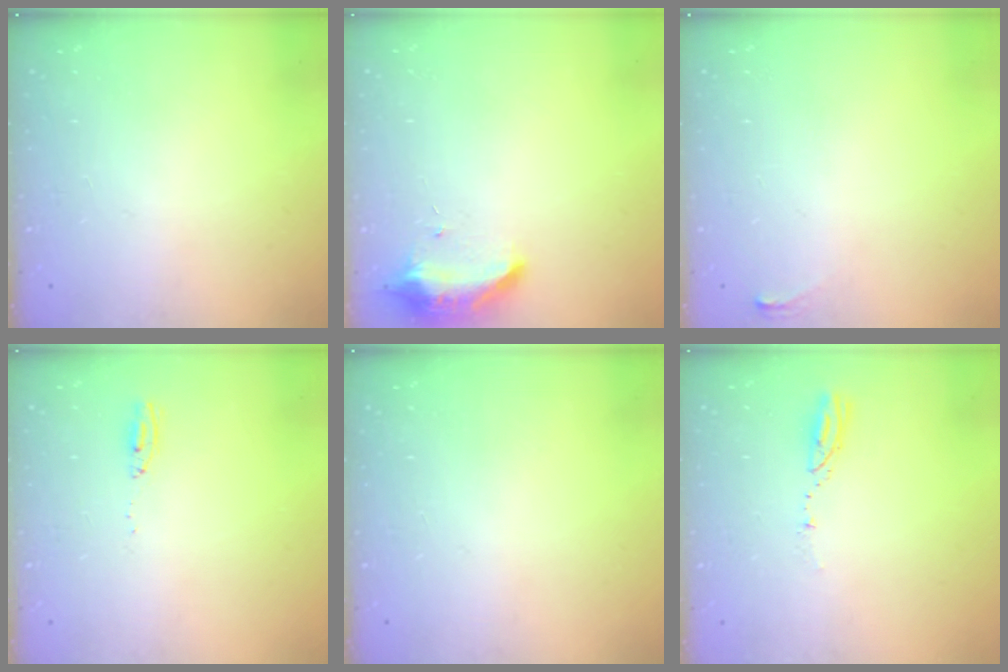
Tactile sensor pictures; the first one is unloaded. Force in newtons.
{"total": 8.8, "press": 8.8, "slide": 0.6}
{"total": 3.9, "press": 3.7, "slide": 1.4}
{"total": 3.6, "press": 3.5, "slide": 1.1}
{"total": 0.0}
{"total": 3.2, "press": 3.1, "slide": 0.4}